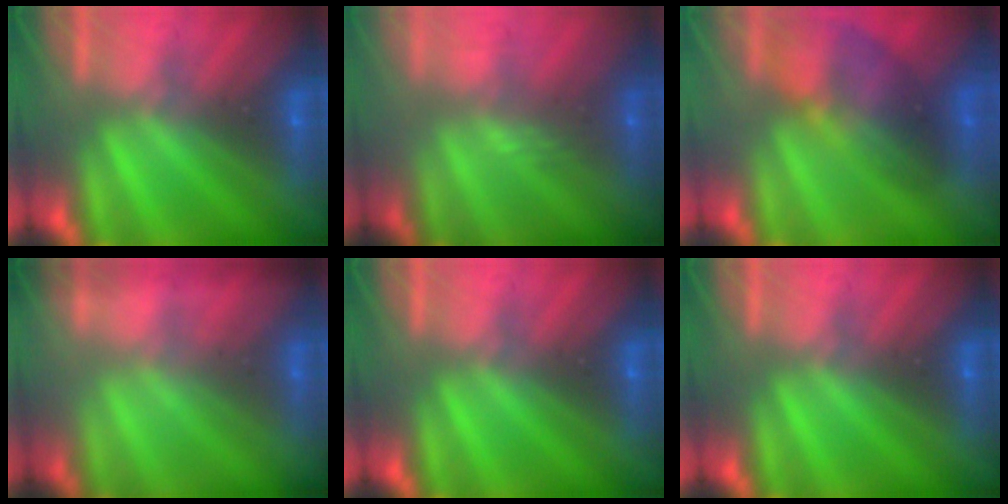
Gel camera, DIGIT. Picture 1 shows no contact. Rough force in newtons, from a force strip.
{"total": 2.8}
{"total": 6.4}
{"total": 1.7}
{"total": 0.0}
{"total": 0.0}